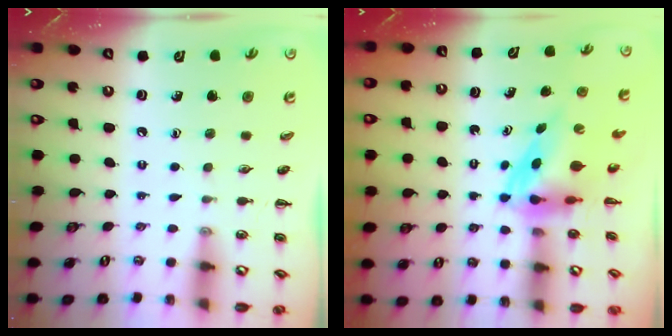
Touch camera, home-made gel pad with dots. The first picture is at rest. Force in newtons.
{"total": 4.0, "press": 3.9, "slide": 1.0}